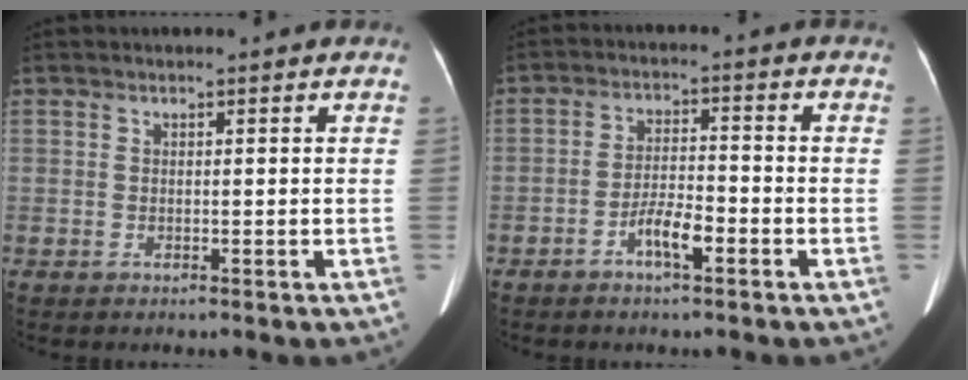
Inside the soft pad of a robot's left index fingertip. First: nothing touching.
{"total": 5.0, "force": [-2.7, 1.2, 4.0], "torque": [-0.078, 0.008, -0.049]}